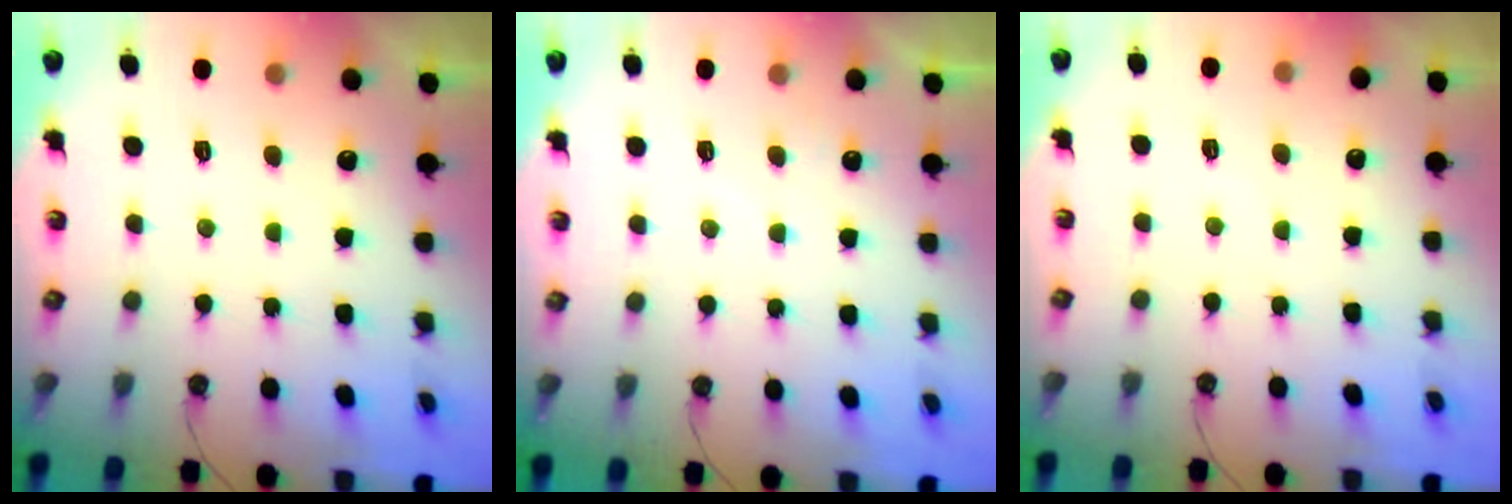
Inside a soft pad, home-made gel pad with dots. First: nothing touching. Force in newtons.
{"total": 3.6, "press": 3.6, "slide": 0.5}
{"total": 2.5, "press": 2.4, "slide": 0.4}